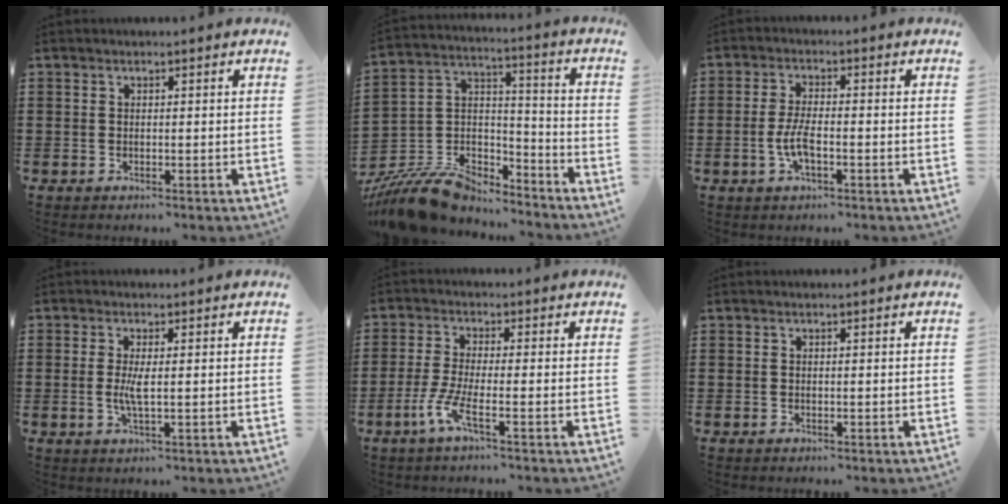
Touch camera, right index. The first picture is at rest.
{"total": 10.6, "force": [-9.7, 3.7, 2.5], "torque": [-0.070, 0.013, -0.188]}
{"total": 4.5, "force": [-1.2, 1.4, 4.1], "torque": [-0.098, -0.004, -0.030]}
{"total": 3.1, "force": [-0.1, 0.6, 3.1], "torque": [-0.062, -0.005, -0.004]}
{"total": 4.9, "force": [-2.4, 0.3, 4.2], "torque": [-0.108, -0.017, -0.054]}
{"total": 0.0}